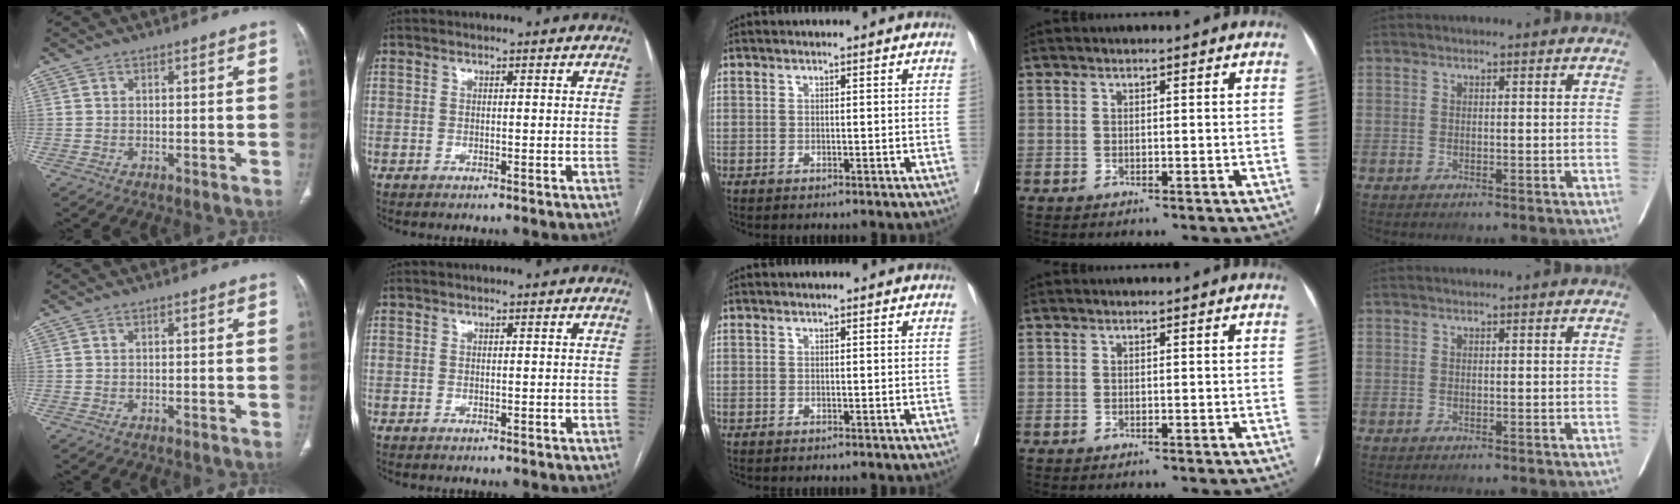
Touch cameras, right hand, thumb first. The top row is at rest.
{}